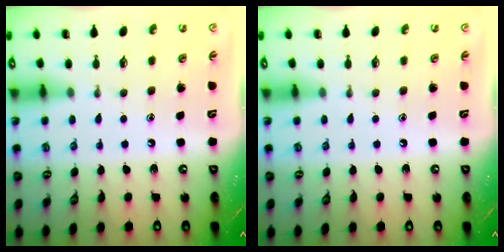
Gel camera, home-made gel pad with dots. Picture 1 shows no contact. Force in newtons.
{"total": 0.0}